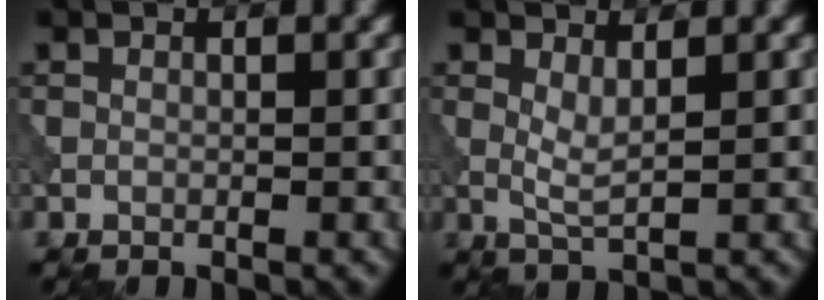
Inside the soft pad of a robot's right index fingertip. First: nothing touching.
{"total": 1.9, "force": [0.8, 0.3, 1.7], "torque": [-0.038, -0.005, 0.018]}